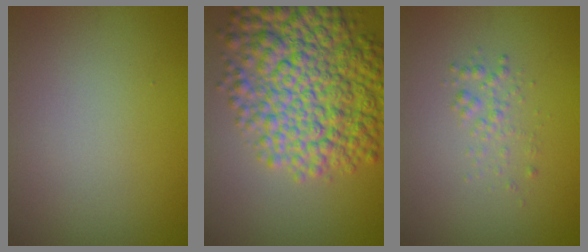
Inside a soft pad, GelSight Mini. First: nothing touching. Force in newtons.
{"total": 11.2, "press": 11.2, "slide": 0.3}
{"total": 1.4, "press": 1.4, "slide": 0.1}